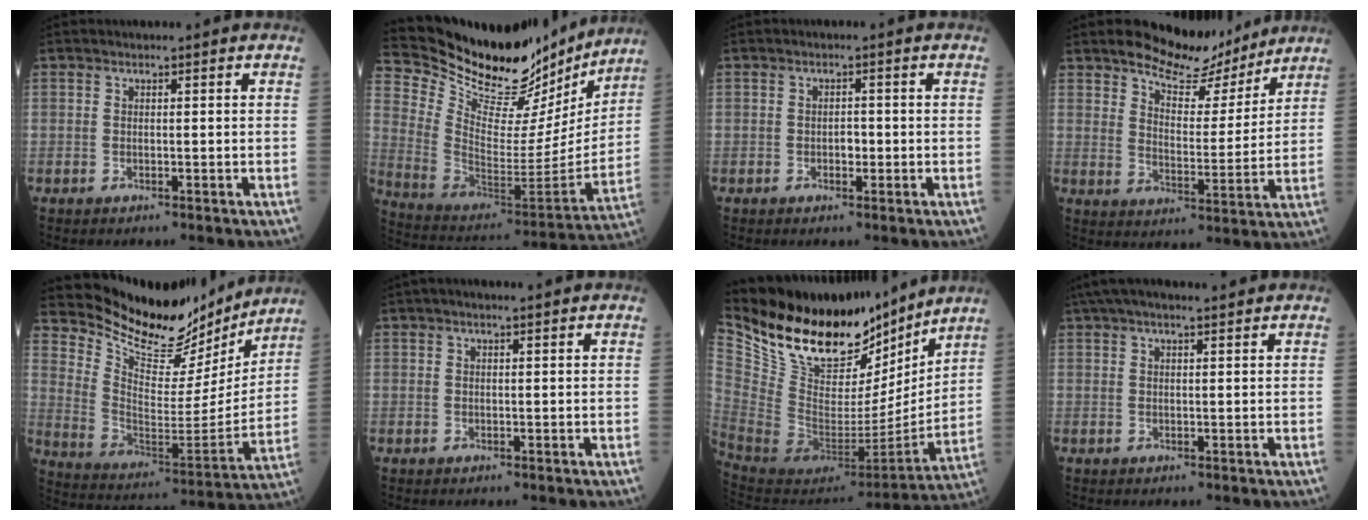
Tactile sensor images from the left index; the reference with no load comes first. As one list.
[{"total": 26.3, "force": [23.2, 7.2, 9.9], "torque": [-0.177, -0.038, 0.352]}, {"total": 1.4, "force": [-0.3, 0.8, 1.1], "torque": [-0.017, 0.002, -0.005]}, {"total": 10.0, "force": [9.0, 3.0, 2.9], "torque": [-0.049, -0.012, 0.139]}, {"total": 19.0, "force": [17.7, 4.6, 5.3], "torque": [-0.102, -0.043, 0.273]}, {"total": 2.4, "force": [1.8, 0.3, 1.7], "torque": [-0.031, 0.020, 0.028]}, {"total": 24.9, "force": [20.3, 8.1, 12.0], "torque": [-0.220, -0.015, 0.346]}, {"total": 8.3, "force": [6.9, 1.1, 4.5], "torque": [-0.077, 0.041, 0.104]}]